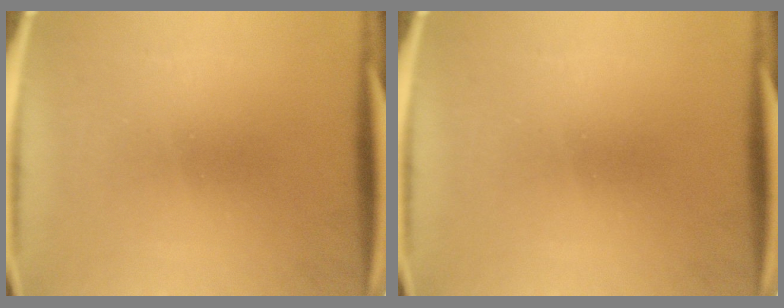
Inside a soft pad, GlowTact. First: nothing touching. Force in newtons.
{"total": 0.0}